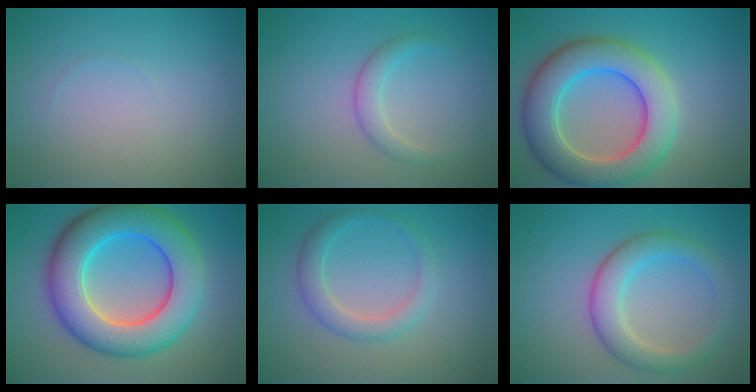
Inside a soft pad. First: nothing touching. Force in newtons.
{"total": 1.9, "press": 1.9, "slide": 0.1}
{"total": 8.7, "press": 8.7, "slide": 0.6}
{"total": 10.8, "press": 10.7, "slide": 0.4}
{"total": 2.7, "press": 2.7, "slide": 0.1}
{"total": 4.3, "press": 4.3, "slide": 0.1}